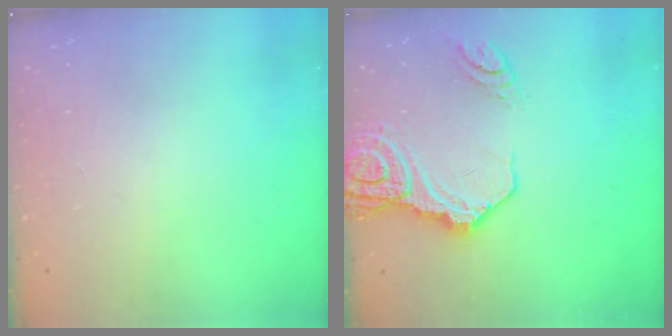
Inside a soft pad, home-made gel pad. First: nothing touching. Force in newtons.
{"total": 16.4, "press": 16.3, "slide": 1.9}